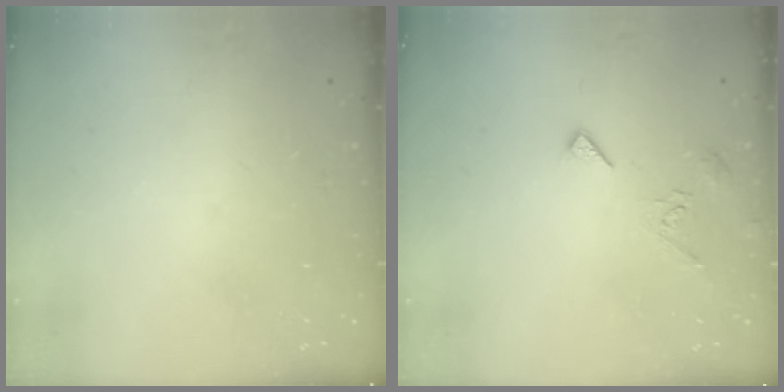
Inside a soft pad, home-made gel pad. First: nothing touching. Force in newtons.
{"total": 6.0, "press": 6.0, "slide": 0.4}